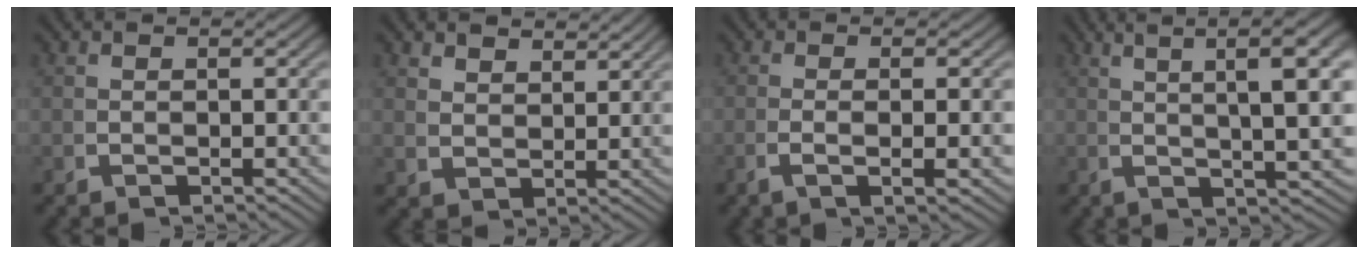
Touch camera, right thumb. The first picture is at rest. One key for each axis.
{"total": 3.3, "fx": 3.0, "fy": 1.1, "fz": 0.9, "tx": -0.011, "ty": 0.000, "tz": 0.063}
{"total": 2.2, "fx": -0.3, "fy": 0.2, "fz": 2.2, "tx": -0.048, "ty": 0.000, "tz": -0.006}
{"total": 9.2, "fx": 3.8, "fy": 2.4, "fz": 8.1, "tx": -0.096, "ty": 0.025, "tz": 0.055}